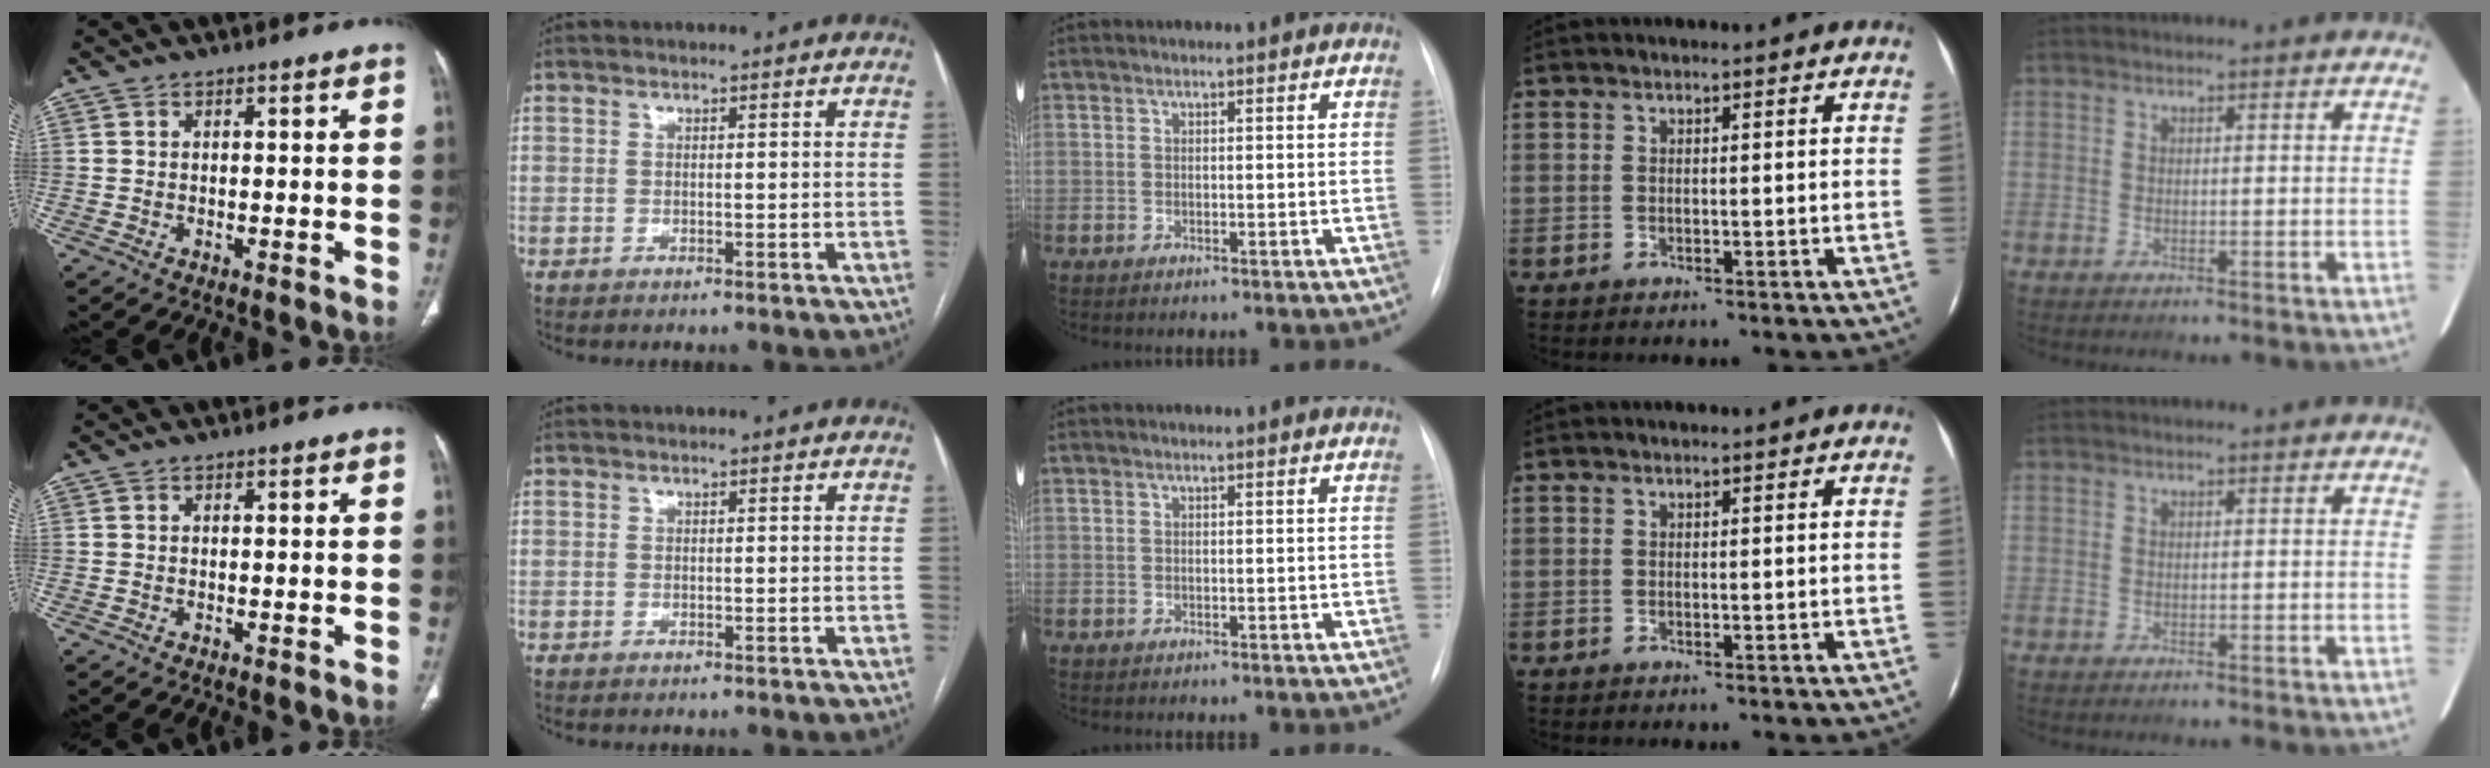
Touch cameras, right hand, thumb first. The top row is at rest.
{}